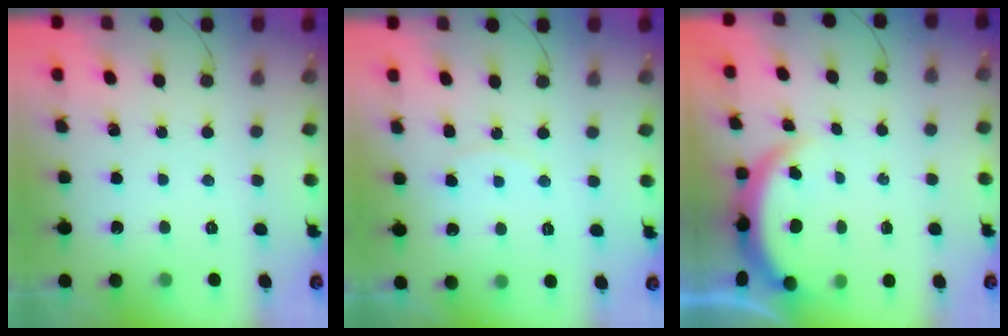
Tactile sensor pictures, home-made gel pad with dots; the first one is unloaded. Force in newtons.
{"total": 7.5, "press": 7.5, "slide": 0.5}
{"total": 3.6, "press": 3.5, "slide": 0.6}